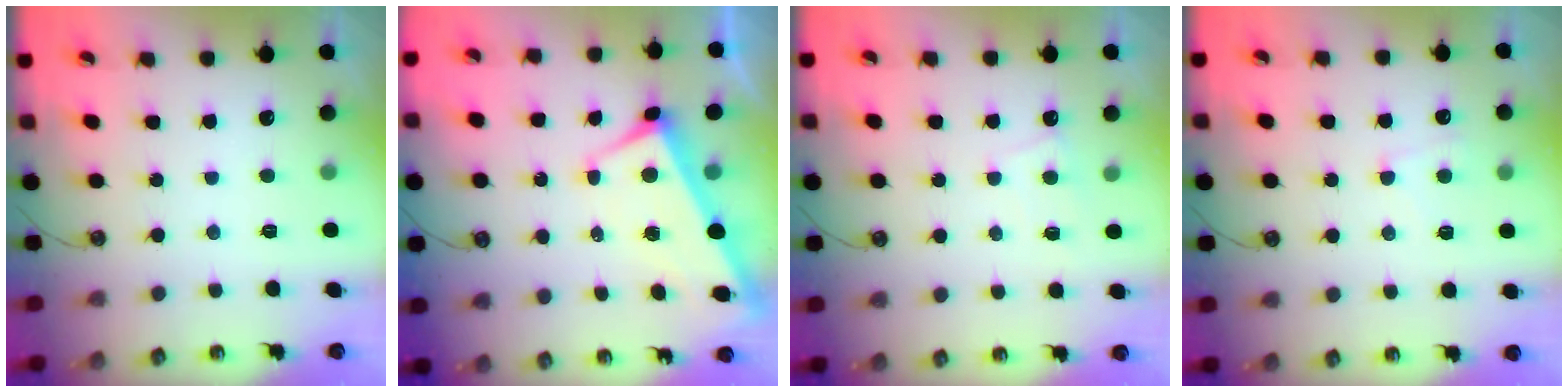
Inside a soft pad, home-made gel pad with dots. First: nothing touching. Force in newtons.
{"total": 2.7, "press": 2.5, "slide": 0.9}
{"total": 2.3, "press": 2.2, "slide": 0.3}
{"total": 1.3, "press": 1.1, "slide": 0.6}